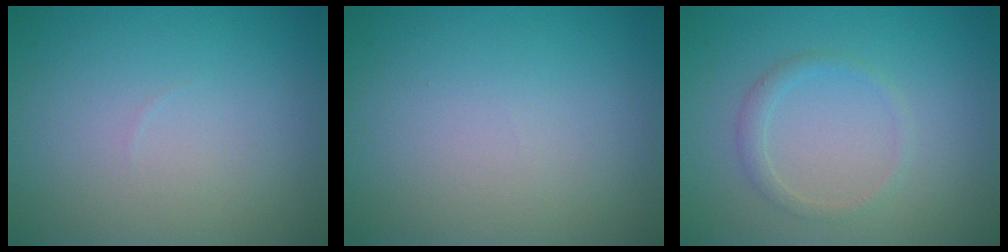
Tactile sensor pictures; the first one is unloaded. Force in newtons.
{"total": 0.0}
{"total": 1.3, "press": 1.3, "slide": 0.2}